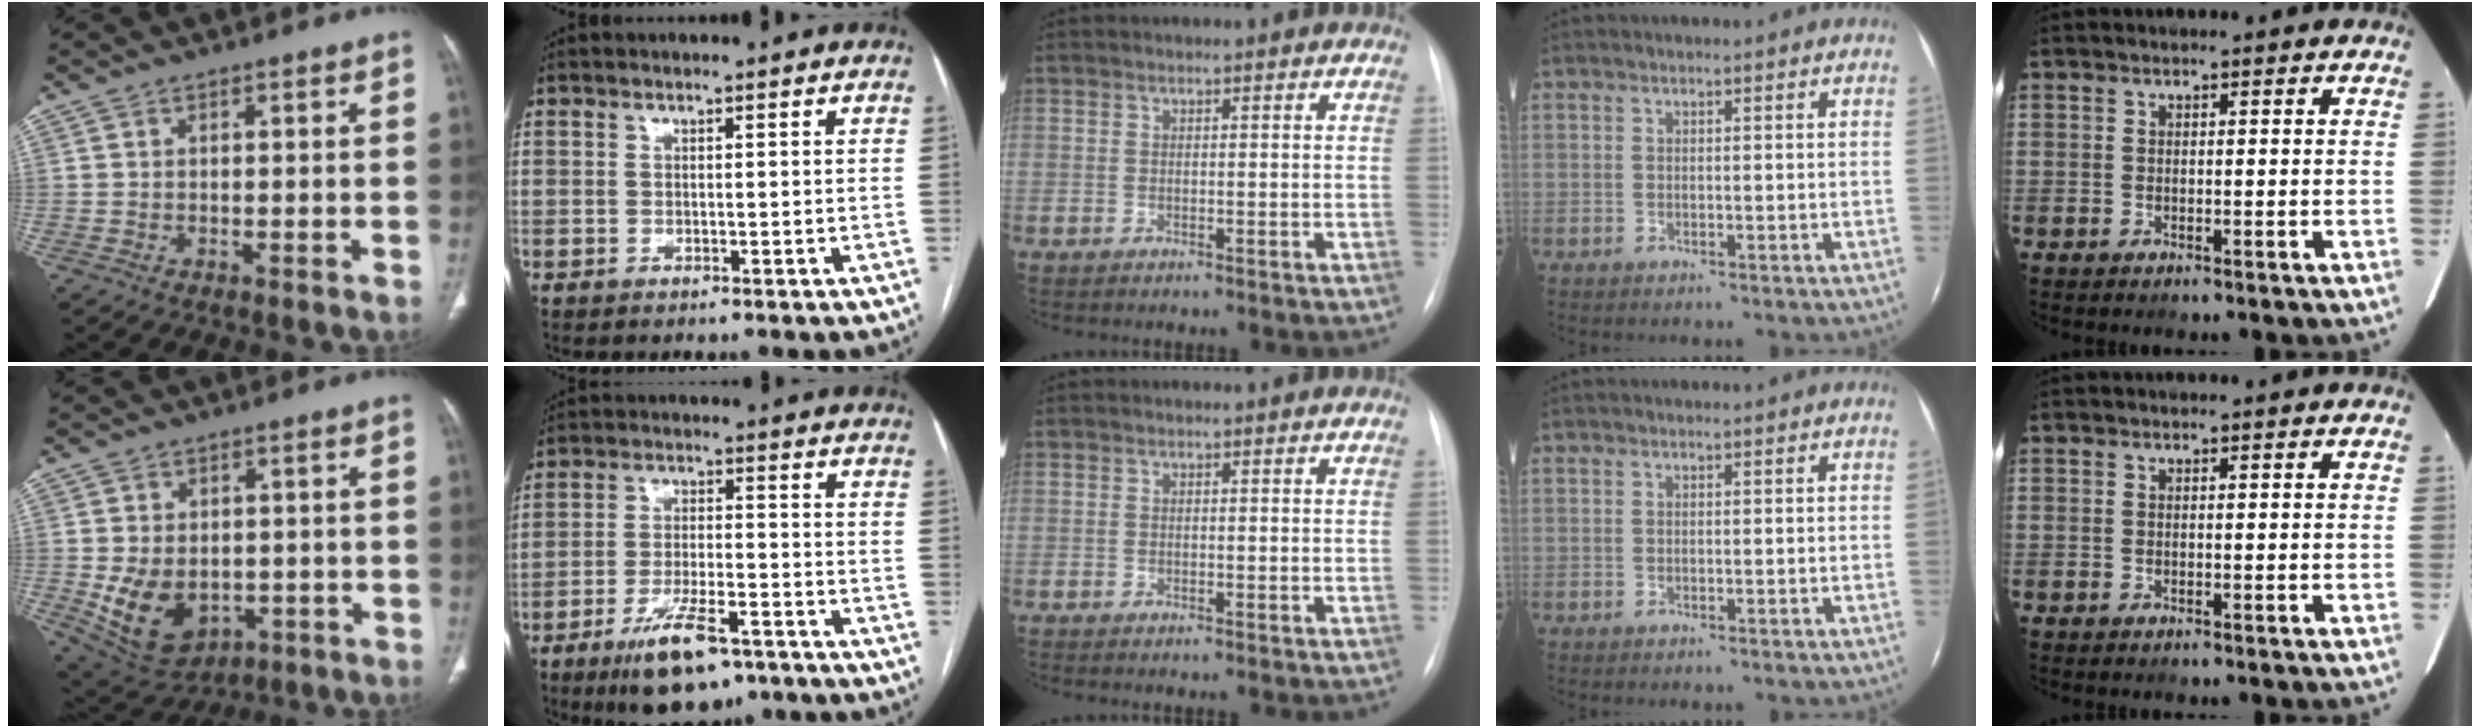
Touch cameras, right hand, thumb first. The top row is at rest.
{"thumb": {"total": 12.0, "force": [-2.2, 8.8, 7.9], "torque": [-0.115, 0.000, -0.008]}, "index": {"total": 11.0, "force": [-7.2, 3.2, 7.8], "torque": [-0.139, -0.010, -0.114]}}